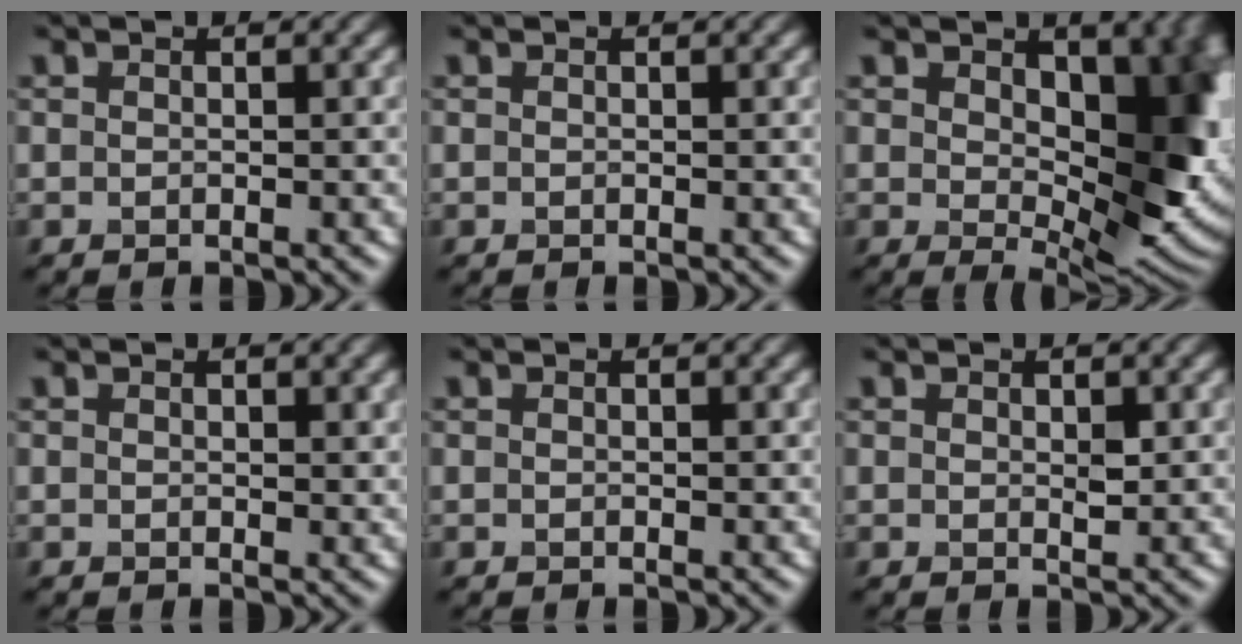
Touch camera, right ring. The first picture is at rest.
{"total": 0.0}
{"total": 12.2, "force": [1.7, 6.9, 10.0], "torque": [-0.124, -0.014, 0.032]}
{"total": 0.8, "force": [0.6, 0.4, 0.4], "torque": [-0.005, -0.002, 0.011]}
{"total": 0.0}
{"total": 0.9, "force": [0.2, 0.5, 0.8], "torque": [-0.011, -0.003, 0.004]}